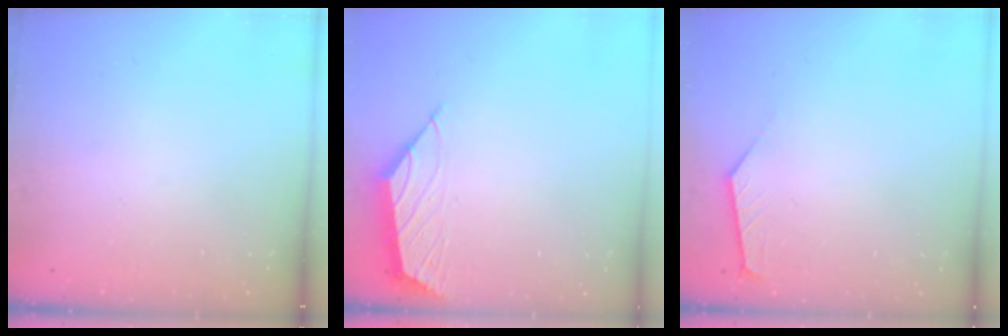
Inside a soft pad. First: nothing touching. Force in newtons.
{"total": 2.2, "press": 2.1, "slide": 0.5}
{"total": 2.5, "press": 2.4, "slide": 0.4}